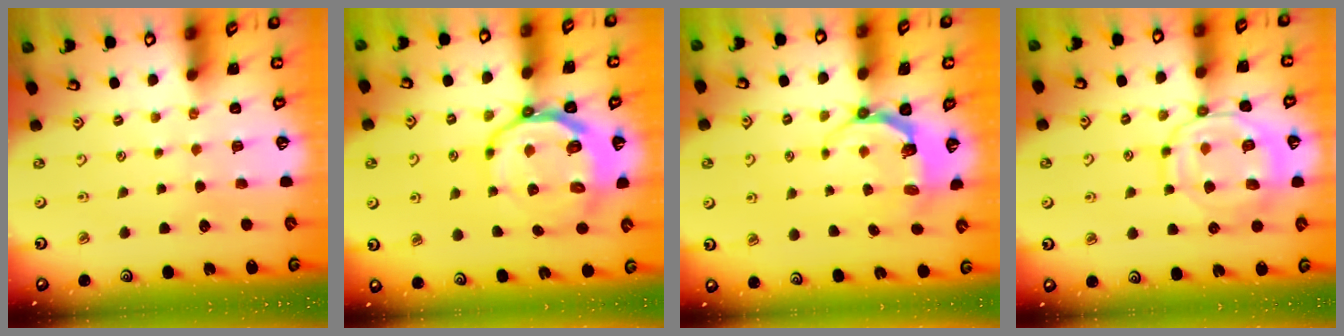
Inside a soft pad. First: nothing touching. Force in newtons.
{"total": 11.9, "press": 11.4, "slide": 3.3}
{"total": 6.2, "press": 5.0, "slide": 3.6}
{"total": 12.6, "press": 12.6, "slide": 1.2}